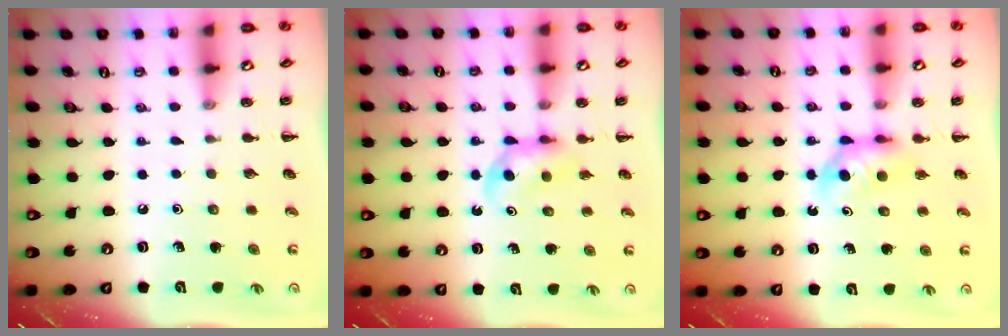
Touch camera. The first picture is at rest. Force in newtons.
{"total": 4.1, "press": 4.0, "slide": 0.9}
{"total": 4.1, "press": 4.0, "slide": 0.9}